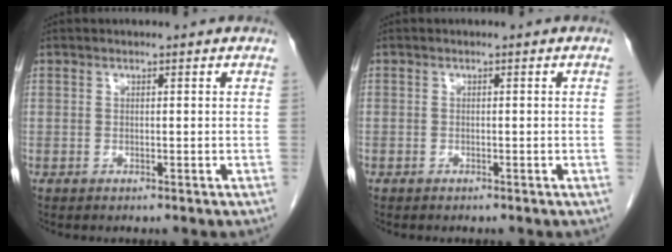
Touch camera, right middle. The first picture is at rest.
{"total": 0.0}